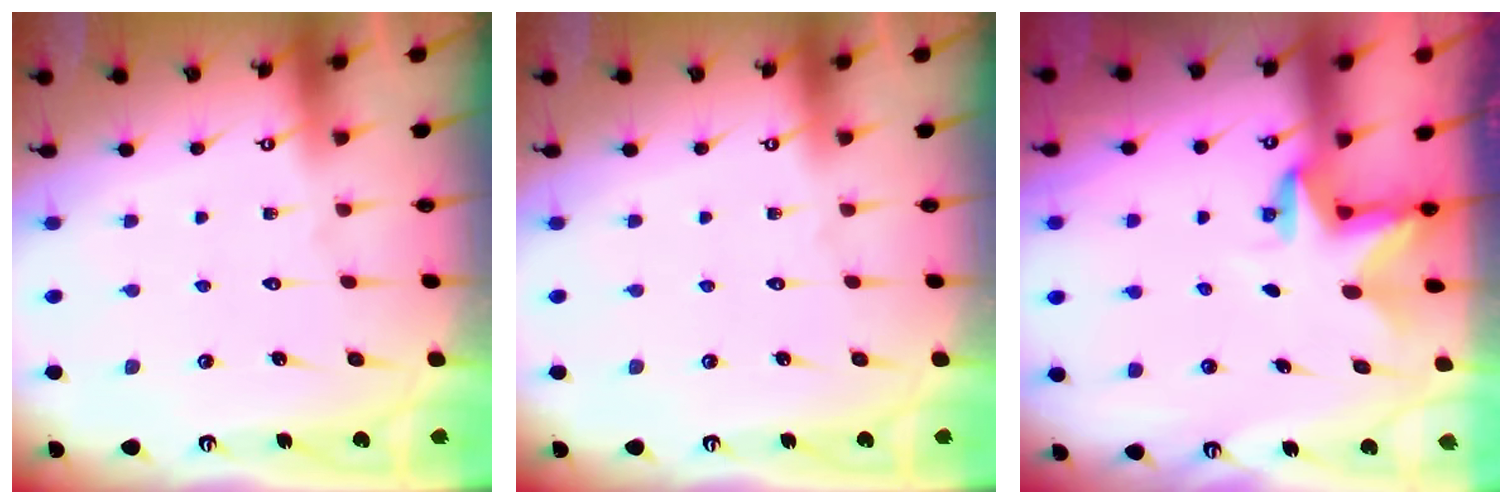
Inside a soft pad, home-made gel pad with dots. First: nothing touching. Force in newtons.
{"total": 0.0}
{"total": 2.8, "press": 2.8, "slide": 0.2}